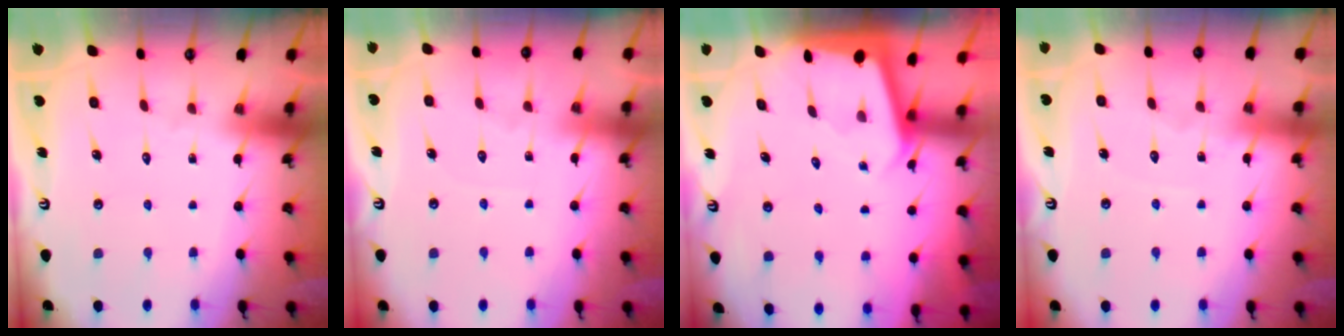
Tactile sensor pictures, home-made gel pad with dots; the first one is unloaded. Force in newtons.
{"total": 5.0, "press": 5.0, "slide": 0.7}
{"total": 1.9, "press": 1.9, "slide": 0.1}
{"total": 5.9, "press": 5.9, "slide": 0.5}